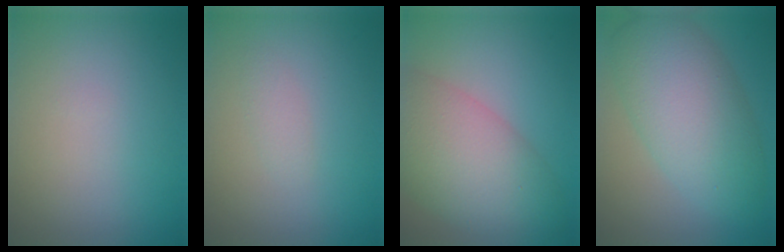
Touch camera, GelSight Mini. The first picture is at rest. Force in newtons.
{"total": 1.0, "press": 1.0, "slide": 0.1}
{"total": 8.7, "press": 8.7, "slide": 0.2}
{"total": 8.0, "press": 8.0, "slide": 0.2}